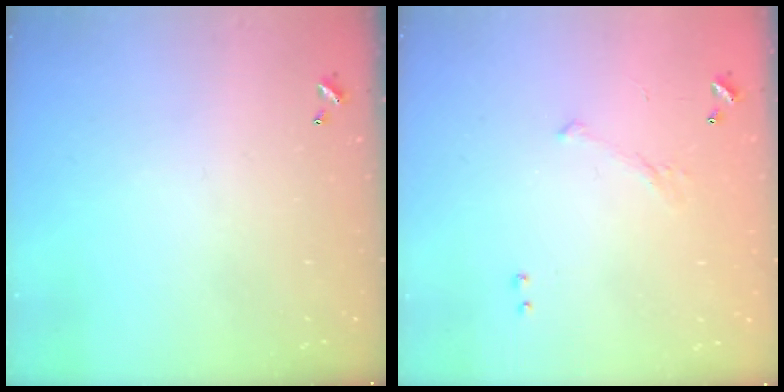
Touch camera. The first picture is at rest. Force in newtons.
{"total": 5.8, "press": 5.8, "slide": 0.8}